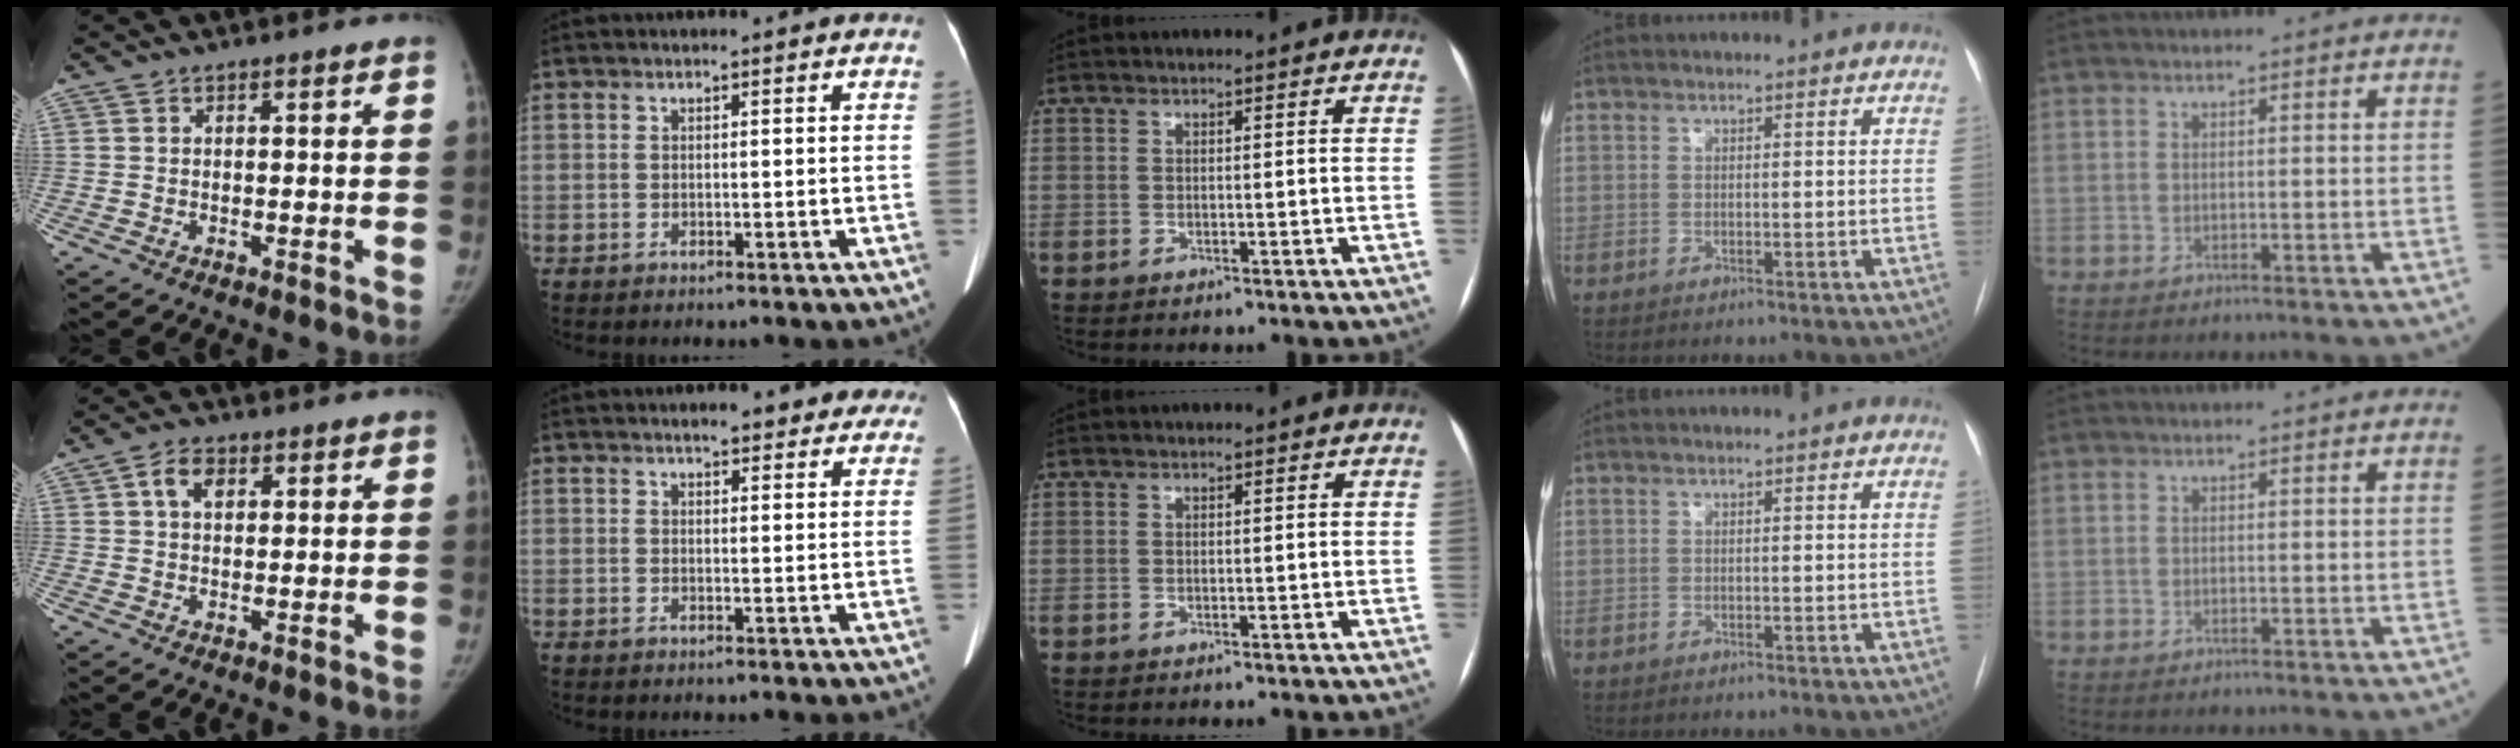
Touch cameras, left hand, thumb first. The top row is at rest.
{"thumb": {"total": 4.2, "force": [1.5, 2.7, 2.8], "torque": [-0.043, 0.003, 0.024]}, "index": {"total": 6.1, "force": [5.1, 1.9, 2.8], "torque": [-0.017, 0.011, 0.054]}}